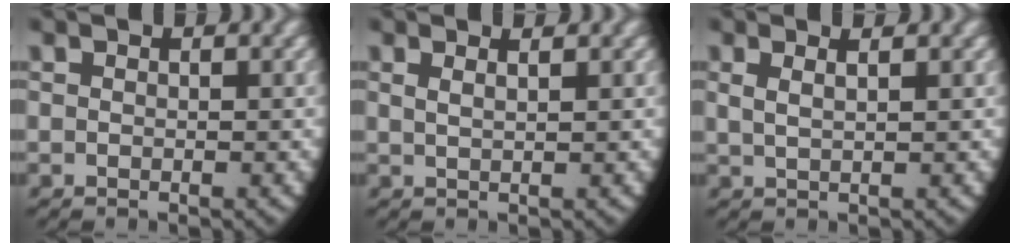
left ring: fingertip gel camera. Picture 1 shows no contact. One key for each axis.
{"total": 1.1, "fx": 0.8, "fy": -0.5, "fz": 0.6, "tx": -0.017, "ty": -0.008, "tz": 0.023}
{"total": 1.5, "fx": 0.9, "fy": 0.2, "fz": 1.2, "tx": -0.027, "ty": -0.003, "tz": 0.022}